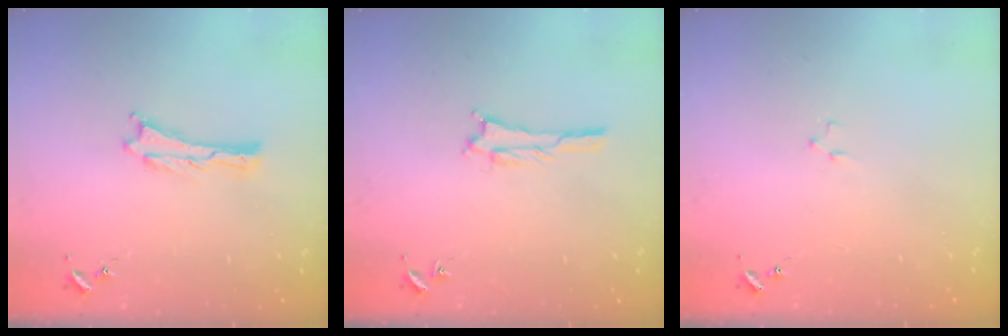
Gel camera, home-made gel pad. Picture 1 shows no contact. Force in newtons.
{"total": 1.7, "press": 1.7, "slide": 0.2}
{"total": 0.7, "press": 0.7, "slide": 0.2}